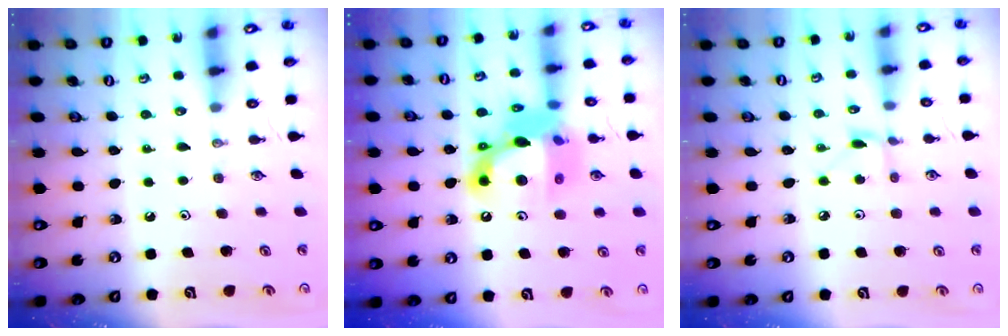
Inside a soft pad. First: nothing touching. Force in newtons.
{"total": 16.1, "press": 16.0, "slide": 1.4}
{"total": 2.5, "press": 2.5, "slide": 0.3}